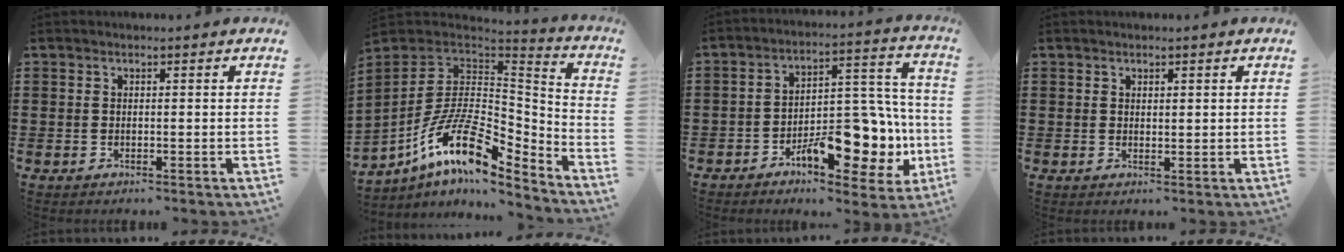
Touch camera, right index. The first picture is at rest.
{"total": 15.1, "force": [-7.7, 6.3, 11.3], "torque": [-0.230, 0.001, -0.149]}
{"total": 13.0, "force": [-5.5, 6.6, 9.7], "torque": [-0.122, 0.008, -0.092]}
{"total": 0.9, "force": [0.6, 0.4, 0.3], "torque": [-0.007, 0.003, 0.012]}